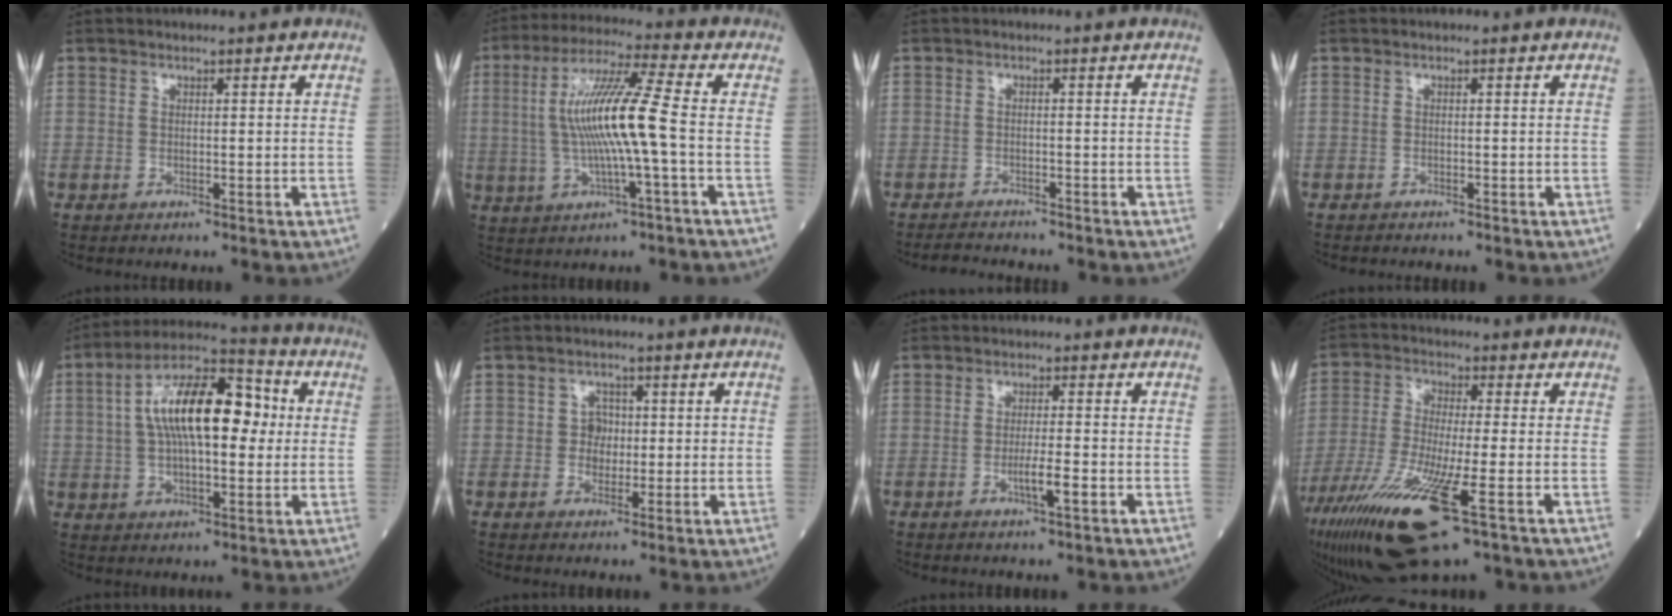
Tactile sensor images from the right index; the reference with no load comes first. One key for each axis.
{"total": 12.2, "fx": -0.4, "fy": -0.2, "fz": 12.2, "tx": -0.240, "ty": 0.011, "tz": -0.009}
{"total": 3.3, "fx": -3.3, "fy": 0.2, "fz": 0.6, "tx": -0.011, "ty": -0.012, "tz": -0.054}
{"total": 0.7, "fx": -0.7, "fy": 0.0, "fz": 0.1, "tx": -0.003, "ty": -0.001, "tz": -0.012}
{"total": 15.6, "fx": 2.3, "fy": 5.7, "fz": 14.3, "tx": -0.260, "ty": 0.038, "tz": 0.033}
{"total": 2.9, "fx": 0.1, "fy": 2.4, "fz": 1.6, "tx": -0.015, "ty": 0.005, "tz": -0.001}
{"total": 3.4, "fx": -1.3, "fy": 0.0, "fz": 3.1, "tx": -0.055, "ty": -0.003, "tz": -0.023}
{"total": 16.0, "fx": -7.8, "fy": 1.7, "fz": 13.9, "tx": -0.293, "ty": -0.044, "tz": -0.140}